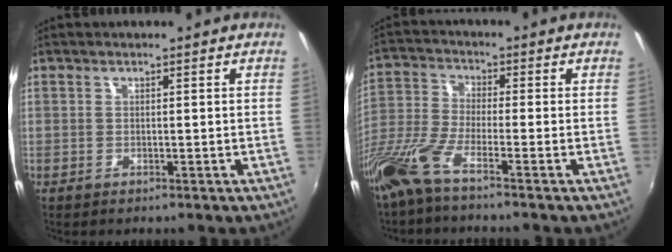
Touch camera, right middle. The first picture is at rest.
{"total": 9.3, "force": [-6.5, 0.6, 6.5], "torque": [-0.147, -0.020, -0.133]}